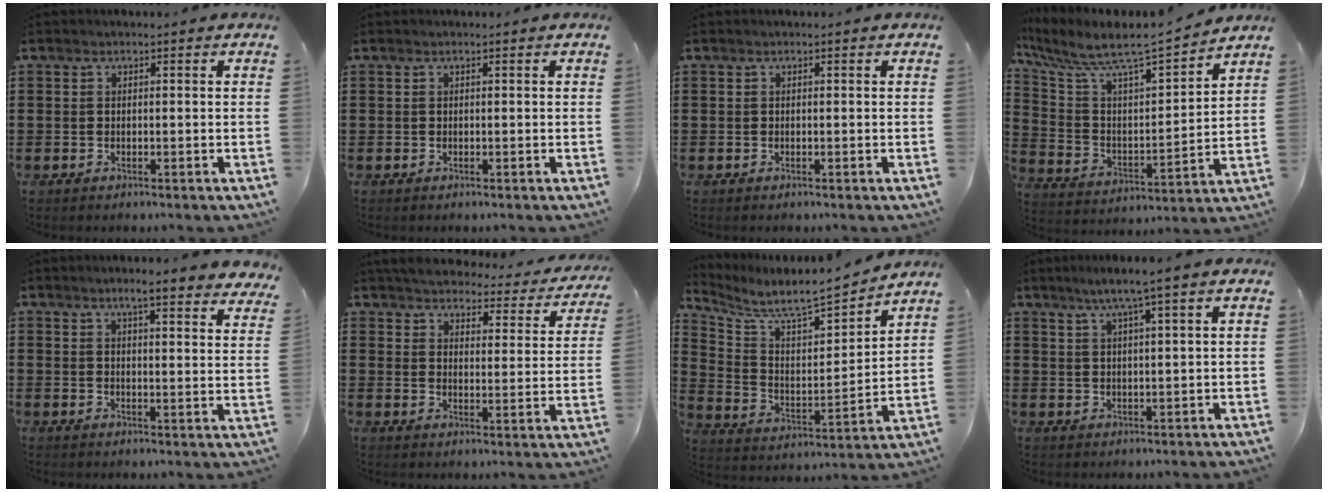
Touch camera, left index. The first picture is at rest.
{"total": 0.0}
{"total": 0.0}
{"total": 7.0, "force": [6.0, 0.6, 3.5], "torque": [-0.100, -0.054, 0.093]}
{"total": 4.7, "force": [4.0, -0.1, 2.5], "torque": [-0.053, -0.015, 0.067]}
{"total": 4.2, "force": [4.1, 0.4, 0.8], "torque": [-0.041, -0.031, 0.068]}
{"total": 6.3, "force": [6.0, 0.5, 1.7], "torque": [-0.066, -0.056, 0.096]}
{"total": 4.3, "force": [2.7, -0.6, 3.3], "torque": [-0.070, -0.001, 0.044]}